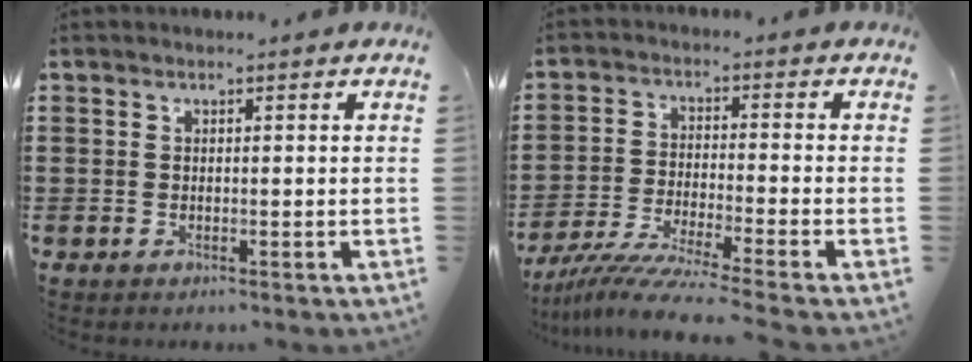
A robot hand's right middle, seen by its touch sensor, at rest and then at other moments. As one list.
[{"total": 6.5, "force": [-5.7, -0.5, 2.9], "torque": [-0.071, -0.019, -0.116]}]